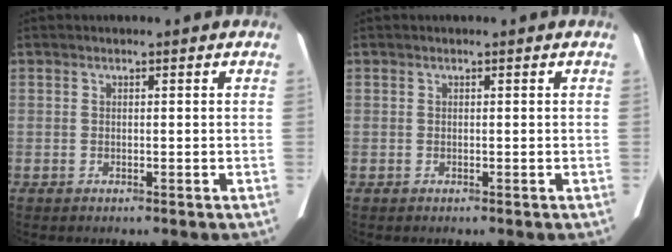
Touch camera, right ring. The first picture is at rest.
{"total": 0.0}